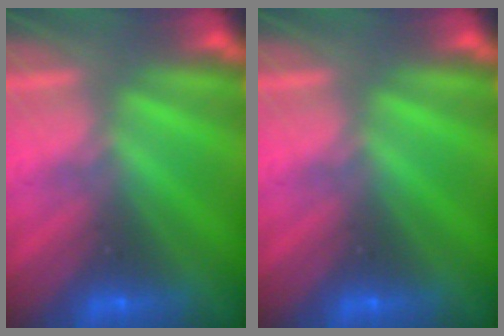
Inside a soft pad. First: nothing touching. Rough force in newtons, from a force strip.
{"total": 0.0}